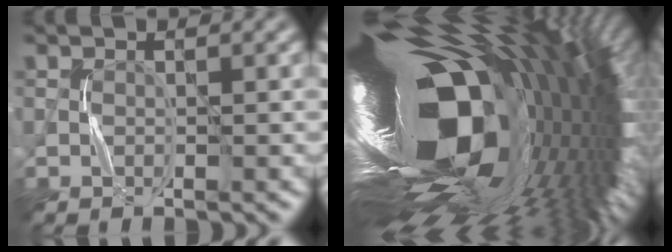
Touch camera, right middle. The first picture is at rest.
{"total": 19.5, "force": [0.3, 7.8, 17.9], "torque": [-0.276, -0.033, 0.010]}